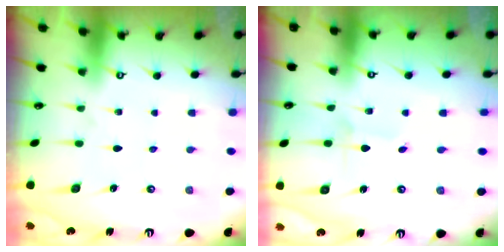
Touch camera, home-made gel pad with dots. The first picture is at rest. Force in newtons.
{"total": 1.5, "press": 1.5, "slide": 0.1}